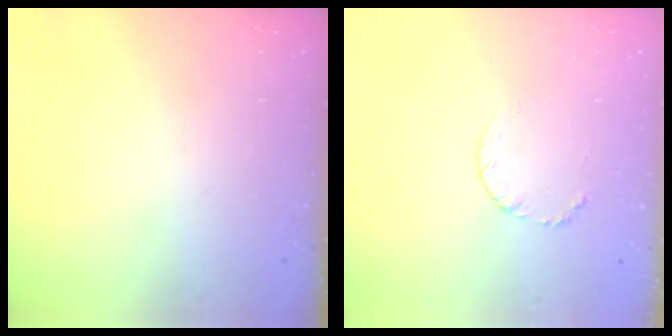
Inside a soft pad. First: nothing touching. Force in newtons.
{"total": 3.3, "press": 3.3, "slide": 0.3}